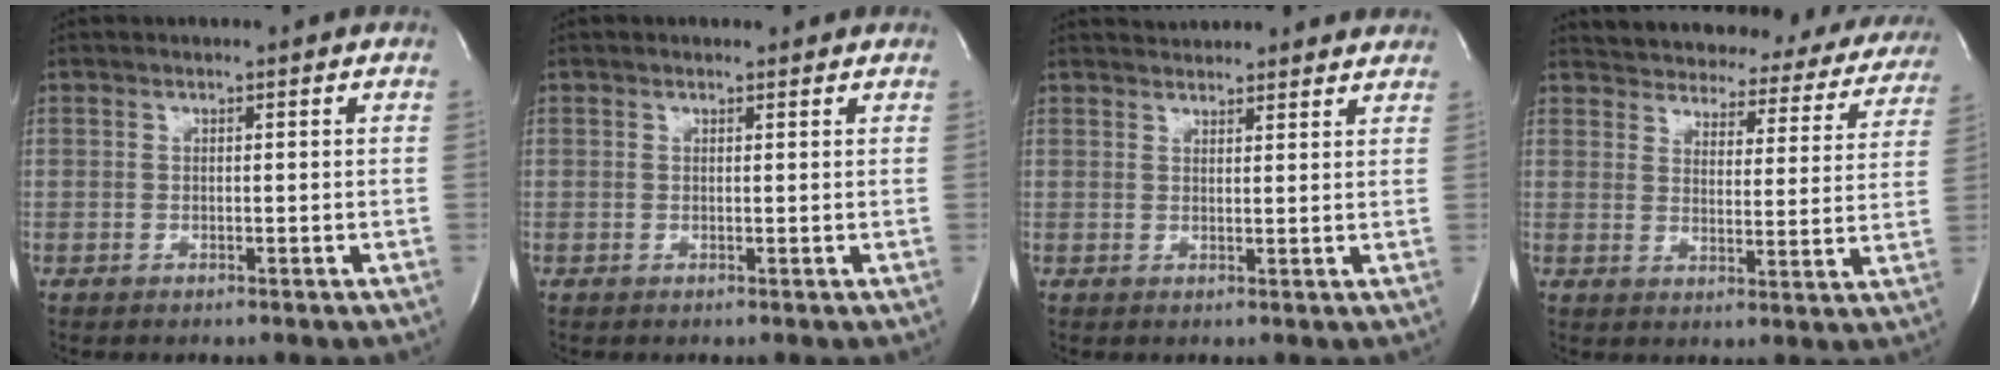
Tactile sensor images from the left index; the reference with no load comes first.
{"total": 0.8, "force": [0.7, 0.4, 0.0], "torque": [-0.006, 0.002, 0.005]}
{"total": 9.2, "force": [8.8, 2.0, 1.7], "torque": [-0.011, 0.024, 0.100]}
{"total": 24.8, "force": [23.1, 7.3, 5.5], "torque": [-0.081, -0.045, 0.264]}